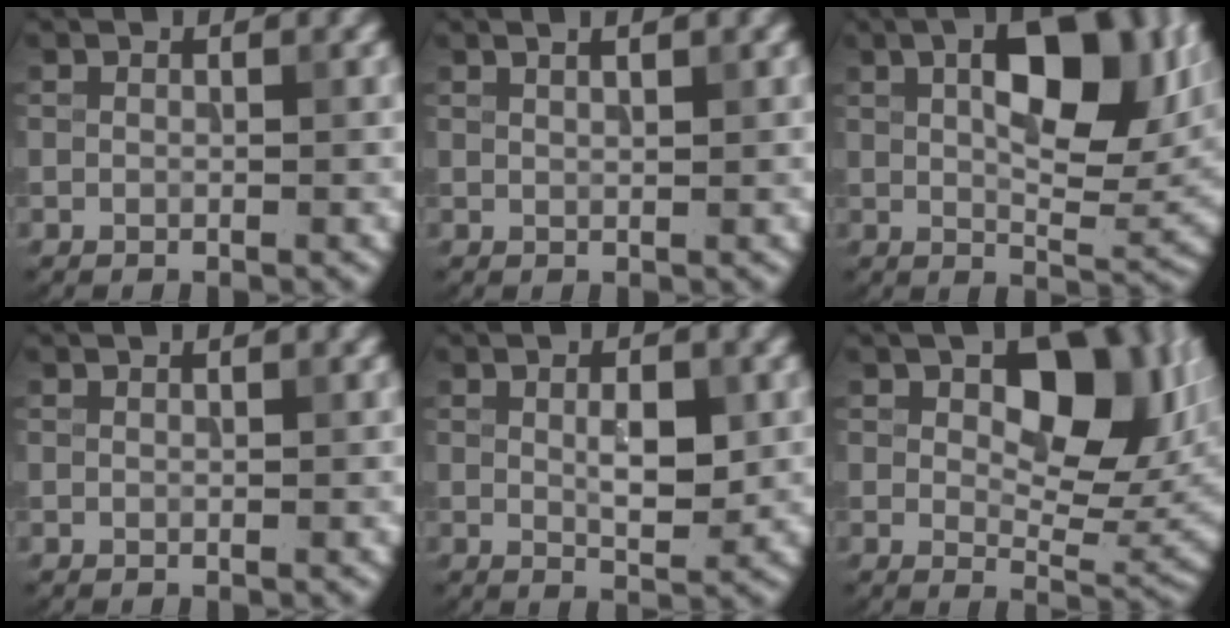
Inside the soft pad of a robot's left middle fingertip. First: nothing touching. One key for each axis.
{"total": 2.1, "fx": 1.3, "fy": 0.8, "fz": 1.5, "tx": -0.003, "ty": 0.004, "tz": -0.002}
{"total": 10.2, "fx": 3.0, "fy": 4.3, "fz": 8.8, "tx": -0.128, "ty": 0.006, "tz": 0.046}
{"total": 0.0}
{"total": 3.2, "fx": 0.5, "fy": 1.2, "fz": 2.9, "tx": -0.049, "ty": -0.003, "tz": 0.010}
{"total": 10.7, "fx": 2.9, "fy": 5.8, "fz": 8.6, "tx": -0.121, "ty": -0.003, "tz": 0.049}